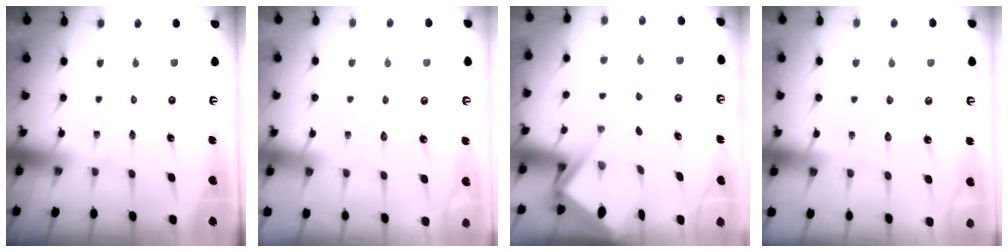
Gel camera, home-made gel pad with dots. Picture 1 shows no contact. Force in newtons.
{"total": 2.9, "press": 2.9, "slide": 0.2}
{"total": 4.7, "press": 4.7, "slide": 0.5}
{"total": 3.5, "press": 3.5, "slide": 0.4}